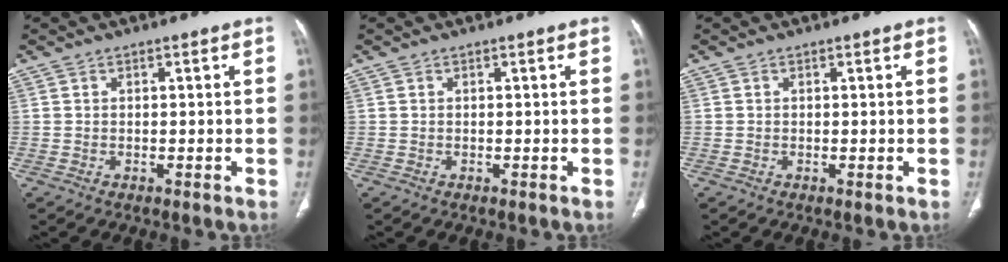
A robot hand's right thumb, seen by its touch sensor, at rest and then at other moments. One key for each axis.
{"total": 0.0}
{"total": 0.0}